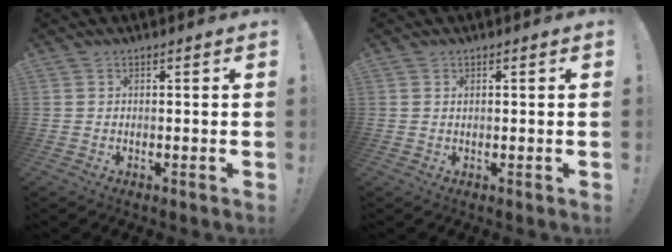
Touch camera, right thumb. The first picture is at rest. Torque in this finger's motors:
{"motor_torque": [0.27, -0.43, -0.19, -0.27, 0.01]}